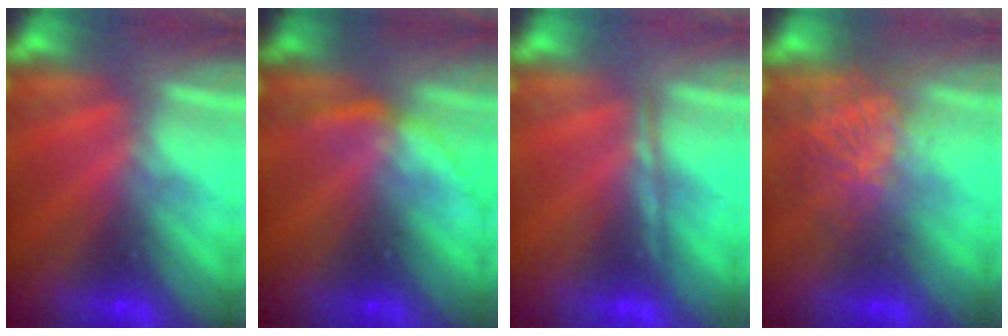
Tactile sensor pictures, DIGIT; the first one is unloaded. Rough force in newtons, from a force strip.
{"total": 2.1}
{"total": 1.7}
{"total": 3.6}